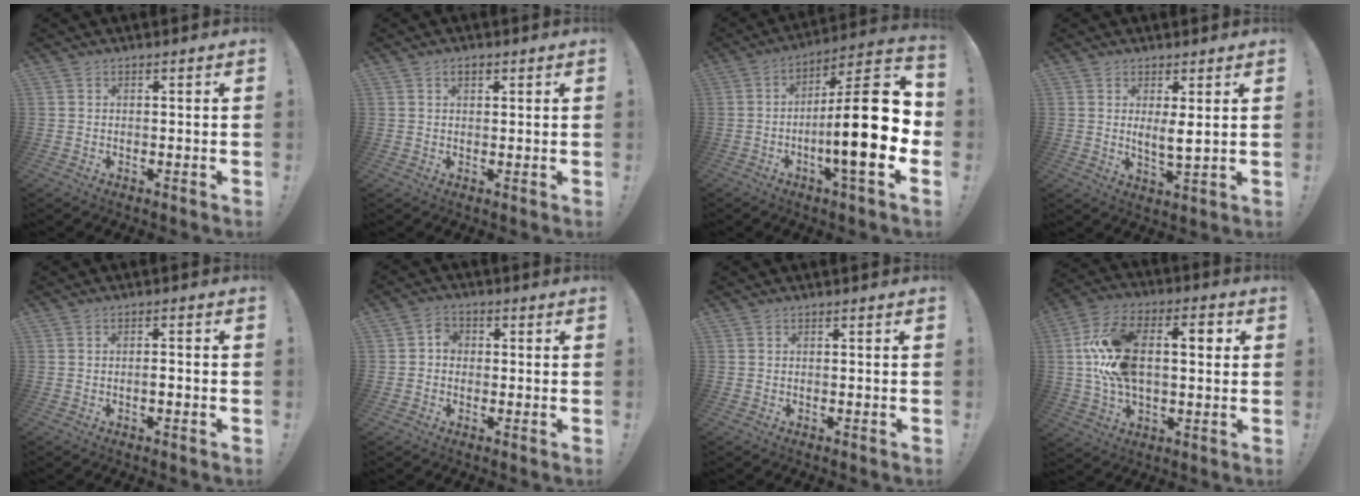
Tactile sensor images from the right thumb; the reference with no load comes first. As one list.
[{"total": 2.0, "force": [1.0, 1.2, 1.2], "torque": [-0.015, -0.001, 0.015]}, {"total": 22.9, "force": [-3.1, 4.4, 22.2], "torque": [-0.352, 0.010, -0.055]}, {"total": 4.4, "force": [1.8, 1.3, 3.7], "torque": [-0.049, -0.021, 0.027]}, {"total": 1.8, "force": [-0.9, 0.3, 1.5], "torque": [-0.026, 0.002, -0.016]}, {"total": 3.7, "force": [-0.6, 3.1, 2.0], "torque": [-0.029, 0.009, -0.013]}, {"total": 0.0}, {"total": 17.9, "force": [1.7, 10.6, 14.3], "torque": [-0.248, 0.019, 0.025]}]